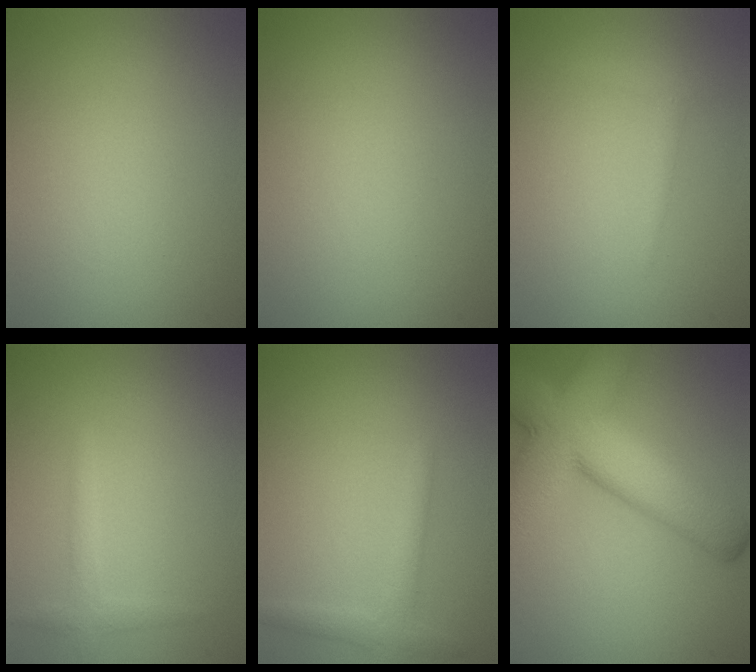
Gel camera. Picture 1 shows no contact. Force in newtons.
{"total": 0.0}
{"total": 0.9, "press": 0.9, "slide": 0.0}
{"total": 1.5, "press": 1.5, "slide": 0.0}
{"total": 2.0, "press": 2.0, "slide": 0.1}
{"total": 10.4, "press": 10.4, "slide": 0.7}